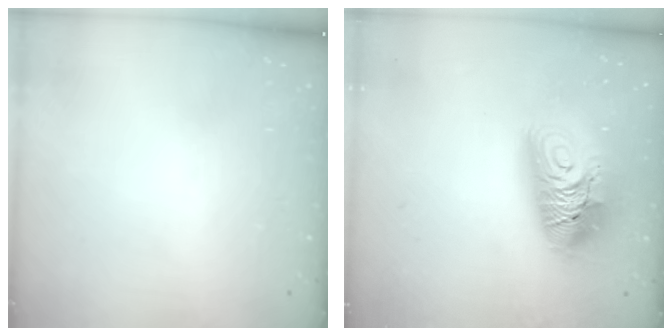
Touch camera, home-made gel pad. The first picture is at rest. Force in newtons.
{"total": 15.5, "press": 15.5, "slide": 1.6}